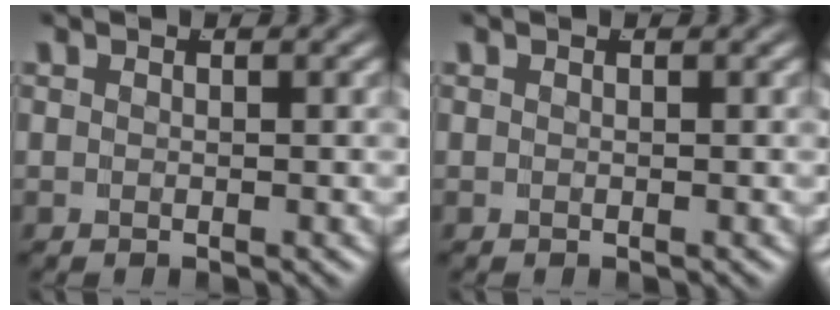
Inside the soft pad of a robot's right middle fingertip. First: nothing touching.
{"total": 0.0}